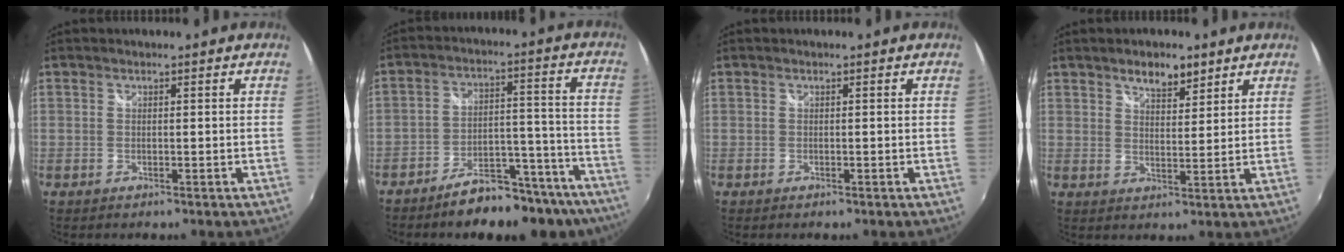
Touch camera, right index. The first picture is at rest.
{"total": 17.7, "force": [-14.9, 6.1, 7.4], "torque": [-0.097, 0.035, -0.183]}
{"total": 0.0}
{"total": 5.6, "force": [4.0, 2.4, 3.1], "torque": [-0.042, 0.003, 0.066]}